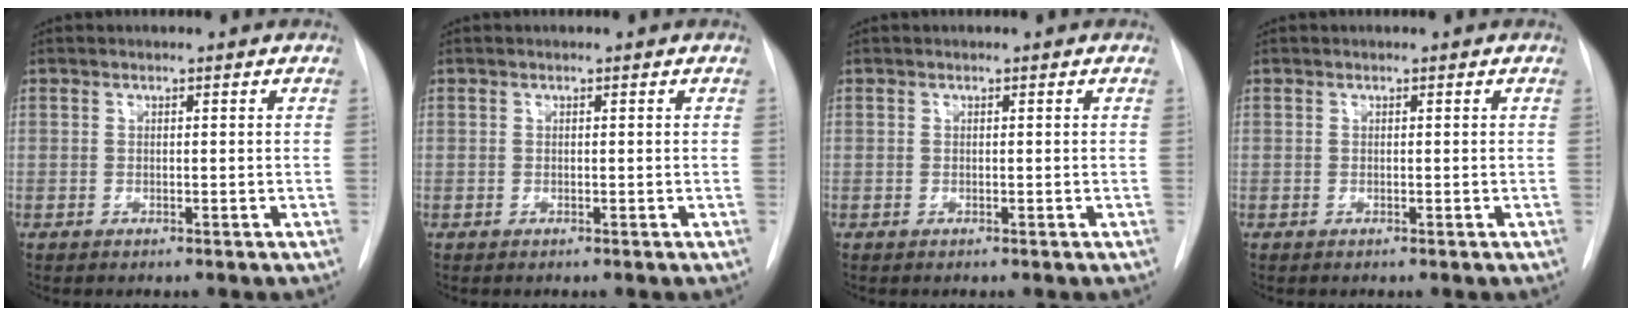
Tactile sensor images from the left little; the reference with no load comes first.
{"total": 0.0}
{"total": 0.0}
{"total": 0.0}